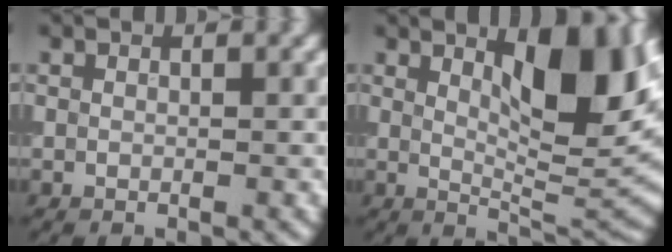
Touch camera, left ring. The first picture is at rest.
{"total": 9.9, "force": [3.4, 3.2, 8.7], "torque": [-0.117, -0.003, 0.056]}